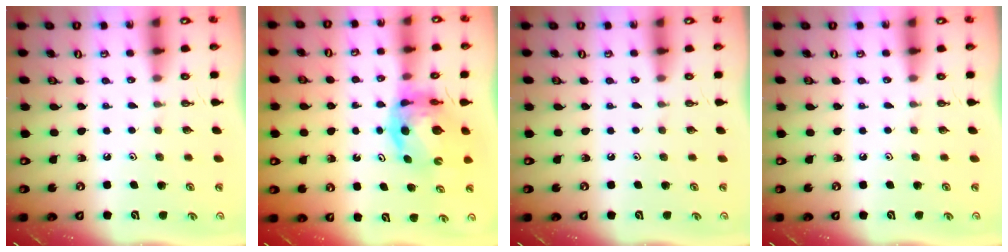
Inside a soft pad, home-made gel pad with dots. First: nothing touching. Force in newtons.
{"total": 8.6, "press": 8.5, "slide": 0.9}
{"total": 0.0}
{"total": 0.0}